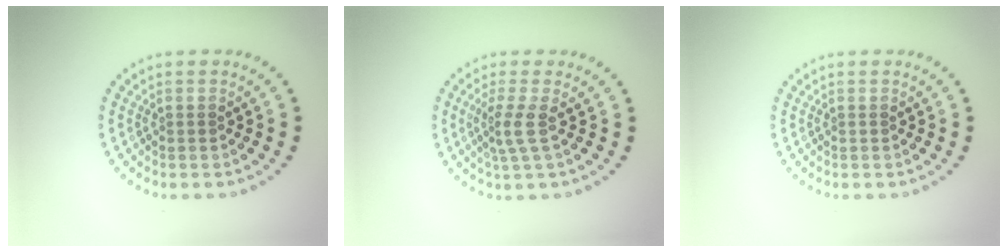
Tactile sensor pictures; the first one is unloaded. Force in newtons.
{"total": 2.3, "press": 1.7, "slide": 1.6}
{"total": 0.0}